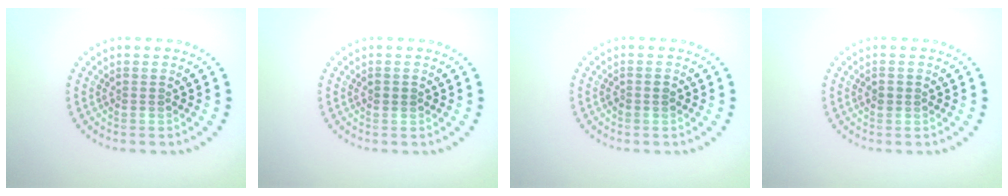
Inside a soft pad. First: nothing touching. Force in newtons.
{"total": 0.9, "press": 0.9, "slide": 0.1}
{"total": 0.7, "press": 0.7, "slide": 0.2}
{"total": 1.1, "press": 1.1, "slide": 0.2}